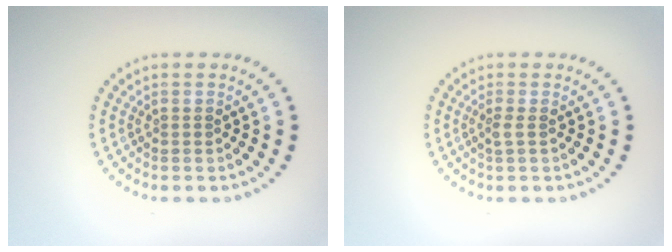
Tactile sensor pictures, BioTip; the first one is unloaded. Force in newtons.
{"total": 0.9, "press": 0.7, "slide": 0.6}